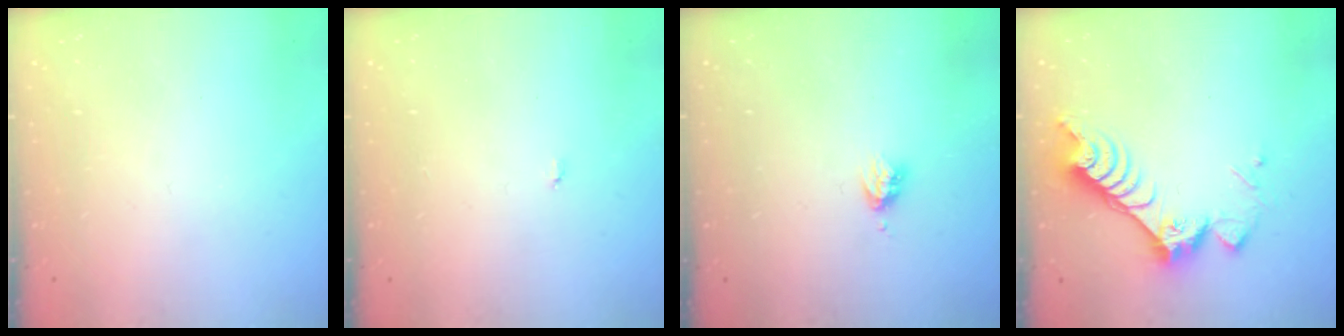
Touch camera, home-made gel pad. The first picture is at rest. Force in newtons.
{"total": 2.9, "press": 2.9, "slide": 0.3}
{"total": 3.2, "press": 3.2, "slide": 0.3}
{"total": 10.1, "press": 10.0, "slide": 1.0}